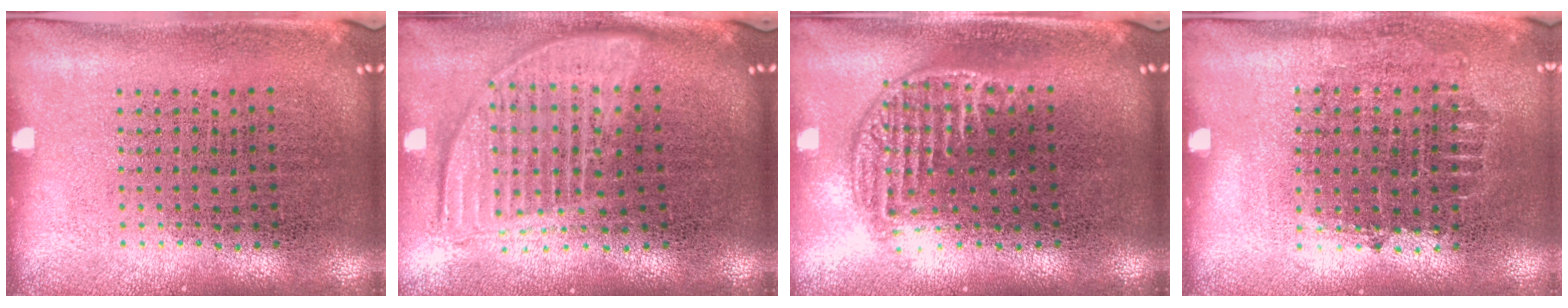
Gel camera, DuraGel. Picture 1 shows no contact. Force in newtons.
{"total": 1.8, "press": 1.5, "slide": 1.0}
{"total": 1.2, "press": 1.0, "slide": 0.6}
{"total": 0.7, "press": 0.7, "slide": 0.3}